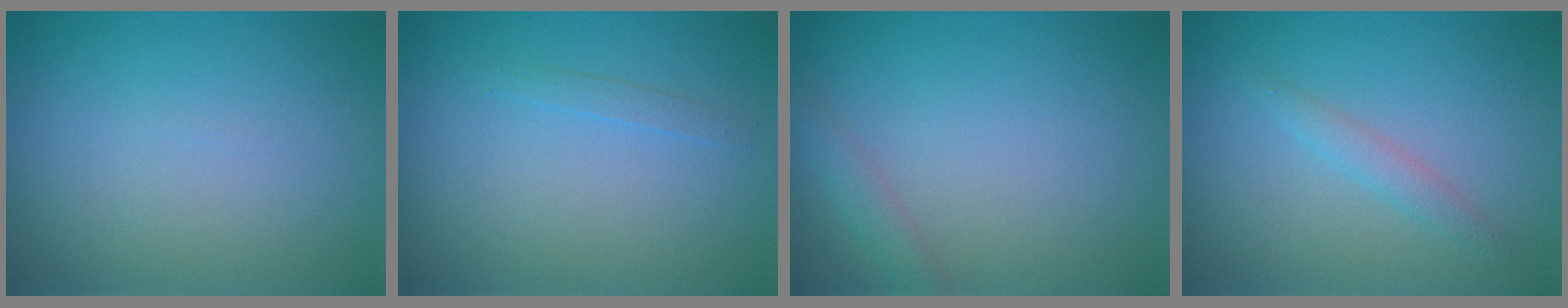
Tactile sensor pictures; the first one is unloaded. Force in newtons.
{"total": 0.7, "press": 0.7, "slide": 0.0}
{"total": 1.4, "press": 1.4, "slide": 0.0}
{"total": 1.4, "press": 1.4, "slide": 0.1}